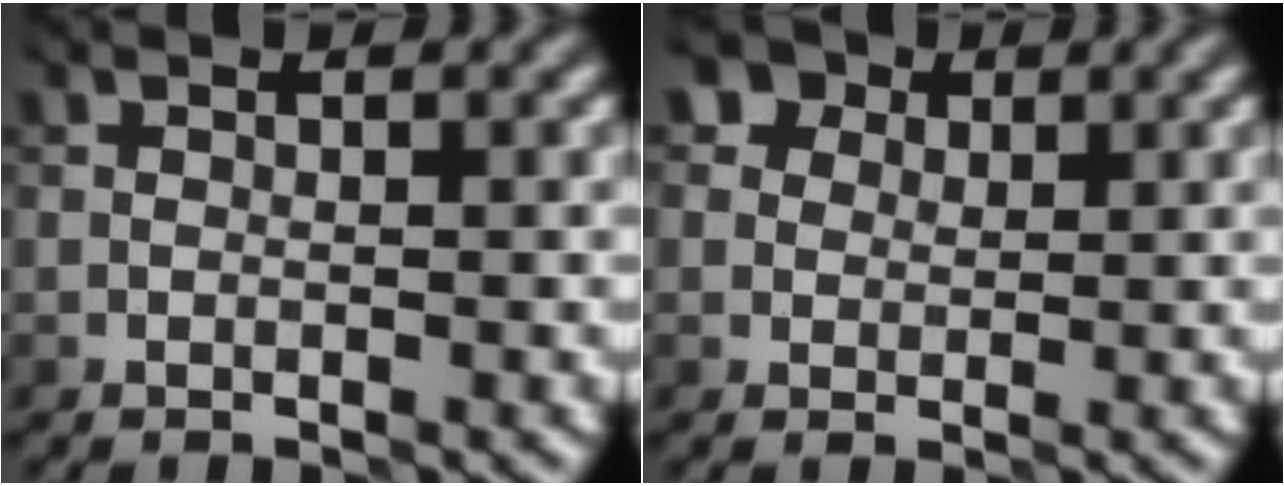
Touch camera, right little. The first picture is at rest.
{"total": 4.6, "force": [2.4, 3.6, 1.4], "torque": [-0.029, 0.014, 0.035]}